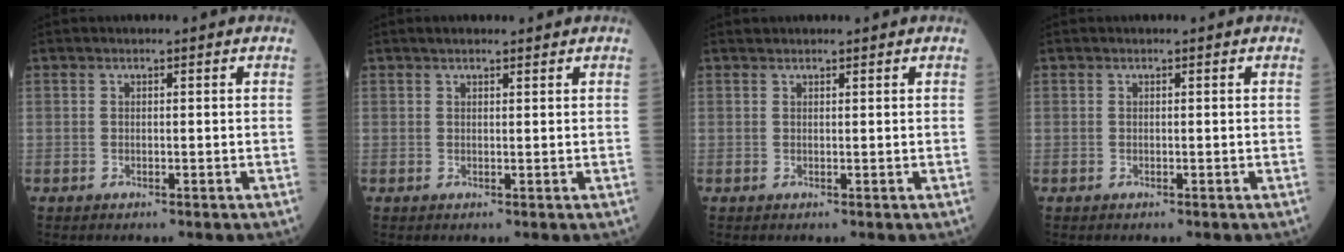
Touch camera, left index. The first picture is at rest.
{"total": 2.6, "force": [2.2, 0.6, 1.2], "torque": [-0.019, 0.022, 0.035]}
{"total": 1.5, "force": [1.4, 0.3, 0.3], "torque": [-0.009, 0.020, 0.027]}
{"total": 0.0}